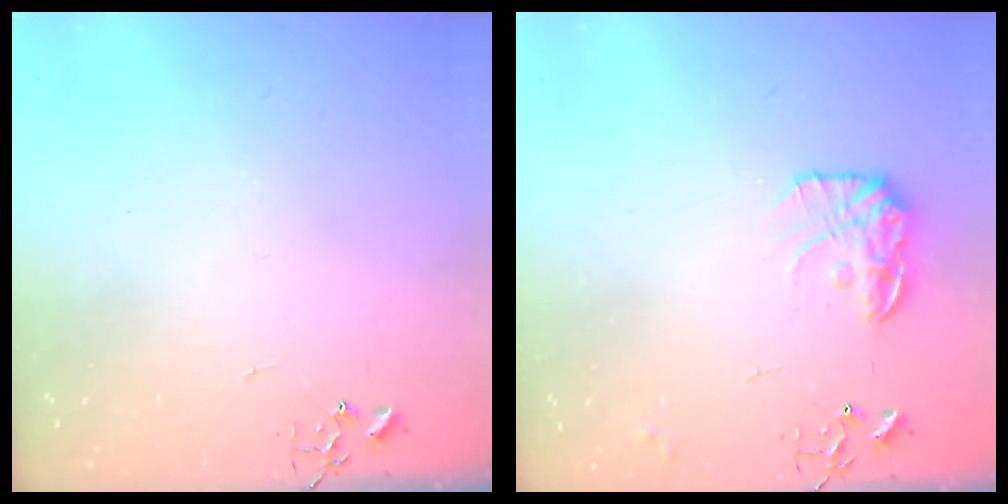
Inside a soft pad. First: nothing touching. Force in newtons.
{"total": 13.3, "press": 13.3, "slide": 0.8}